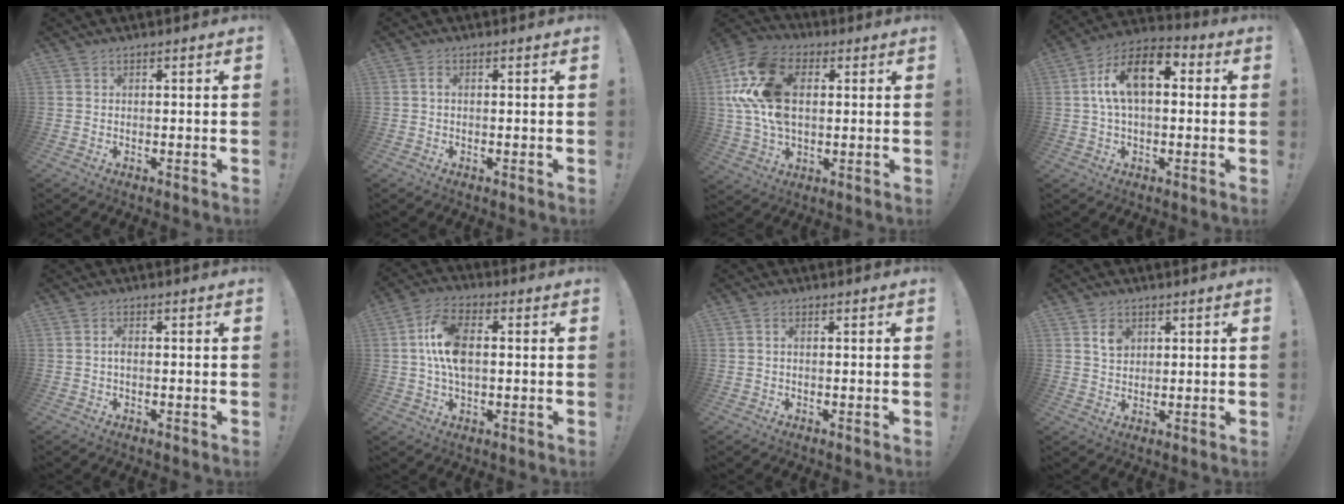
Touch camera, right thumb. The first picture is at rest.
{"total": 1.1, "force": [-0.3, 0.5, 0.9], "torque": [-0.020, 0.004, -0.006]}
{"total": 20.6, "force": [3.9, 14.1, 14.5], "torque": [-0.285, 0.006, 0.074]}
{"total": 14.2, "force": [3.2, 7.7, 11.5], "torque": [-0.197, 0.001, 0.053]}
{"total": 1.6, "force": [-0.5, 0.7, 1.4], "torque": [-0.030, 0.006, -0.008]}
{"total": 11.7, "force": [0.6, 6.9, 9.5], "torque": [-0.180, 0.006, 0.013]}
{"total": 0.7, "force": [-0.2, 0.3, 0.6], "torque": [-0.016, 0.004, -0.002]}
{"total": 4.3, "force": [2.1, 3.2, 2.0], "torque": [-0.022, -0.008, 0.035]}